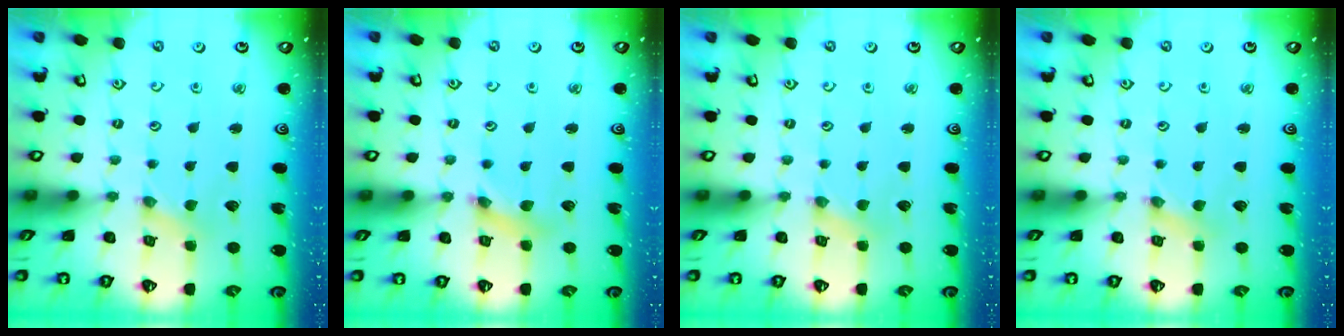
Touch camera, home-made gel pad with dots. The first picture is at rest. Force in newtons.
{"total": 4.1, "press": 4.1, "slide": 0.4}
{"total": 0.0}
{"total": 1.1, "press": 1.1, "slide": 0.2}